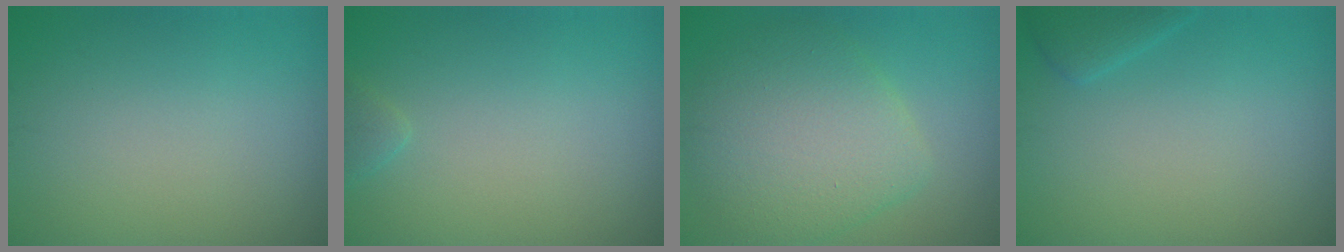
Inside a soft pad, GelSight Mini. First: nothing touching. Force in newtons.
{"total": 1.0, "press": 1.0, "slide": 0.1}
{"total": 6.4, "press": 6.4, "slide": 0.5}
{"total": 1.6, "press": 1.6, "slide": 0.2}